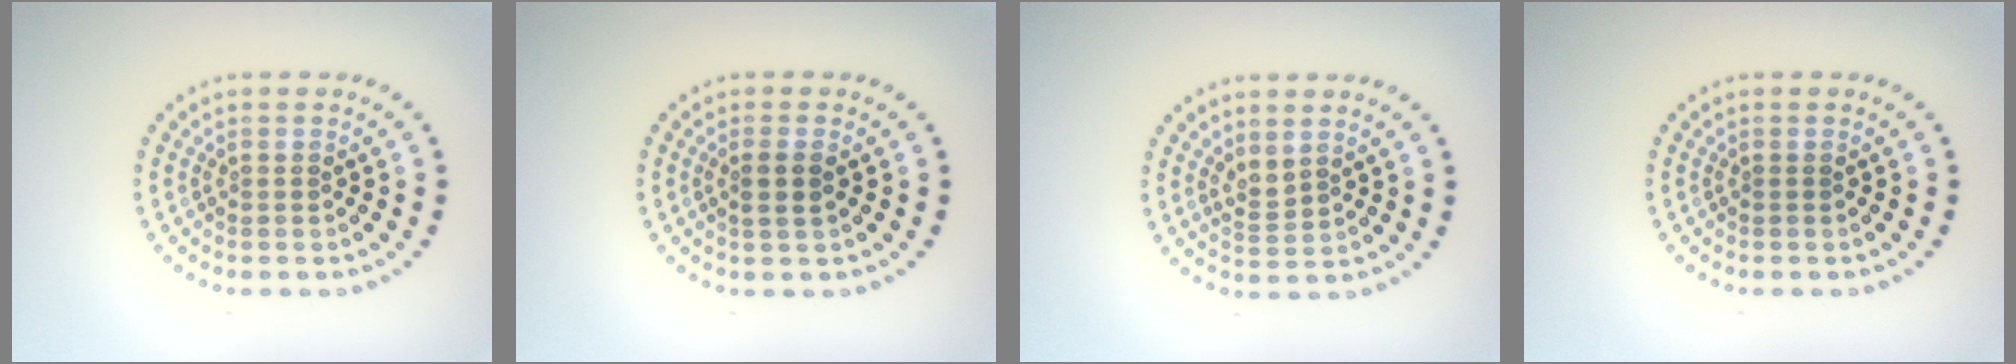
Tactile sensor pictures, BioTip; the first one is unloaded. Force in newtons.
{"total": 1.7, "press": 1.6, "slide": 0.6}
{"total": 1.7, "press": 1.4, "slide": 1.0}
{"total": 0.0}